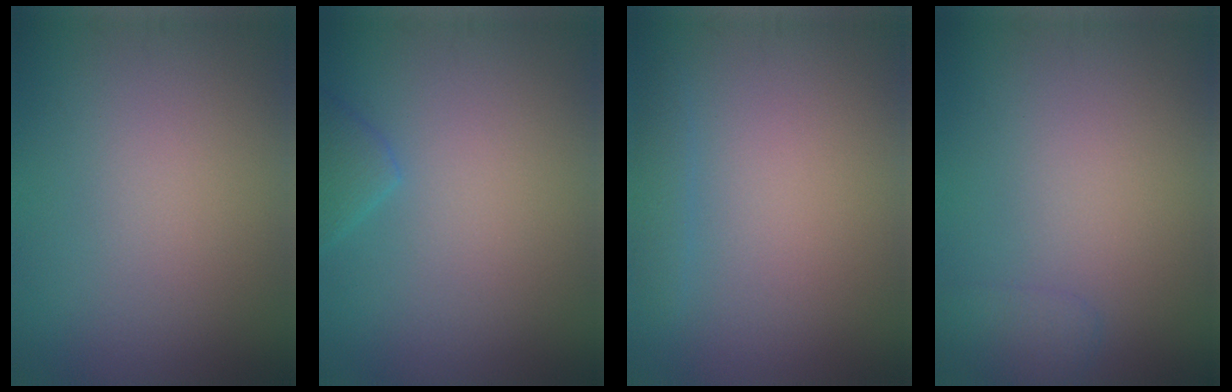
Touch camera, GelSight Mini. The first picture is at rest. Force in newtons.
{"total": 1.8, "press": 1.8, "slide": 0.1}
{"total": 1.0, "press": 1.0, "slide": 0.1}
{"total": 1.3, "press": 1.3, "slide": 0.1}